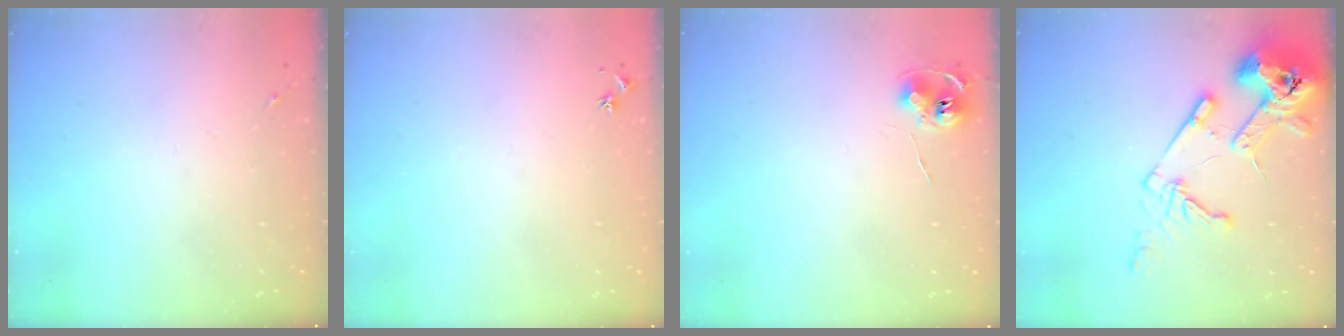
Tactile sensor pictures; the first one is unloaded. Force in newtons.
{"total": 2.9, "press": 2.8, "slide": 0.3}
{"total": 7.5, "press": 7.5, "slide": 0.5}
{"total": 16.7, "press": 16.5, "slide": 2.2}